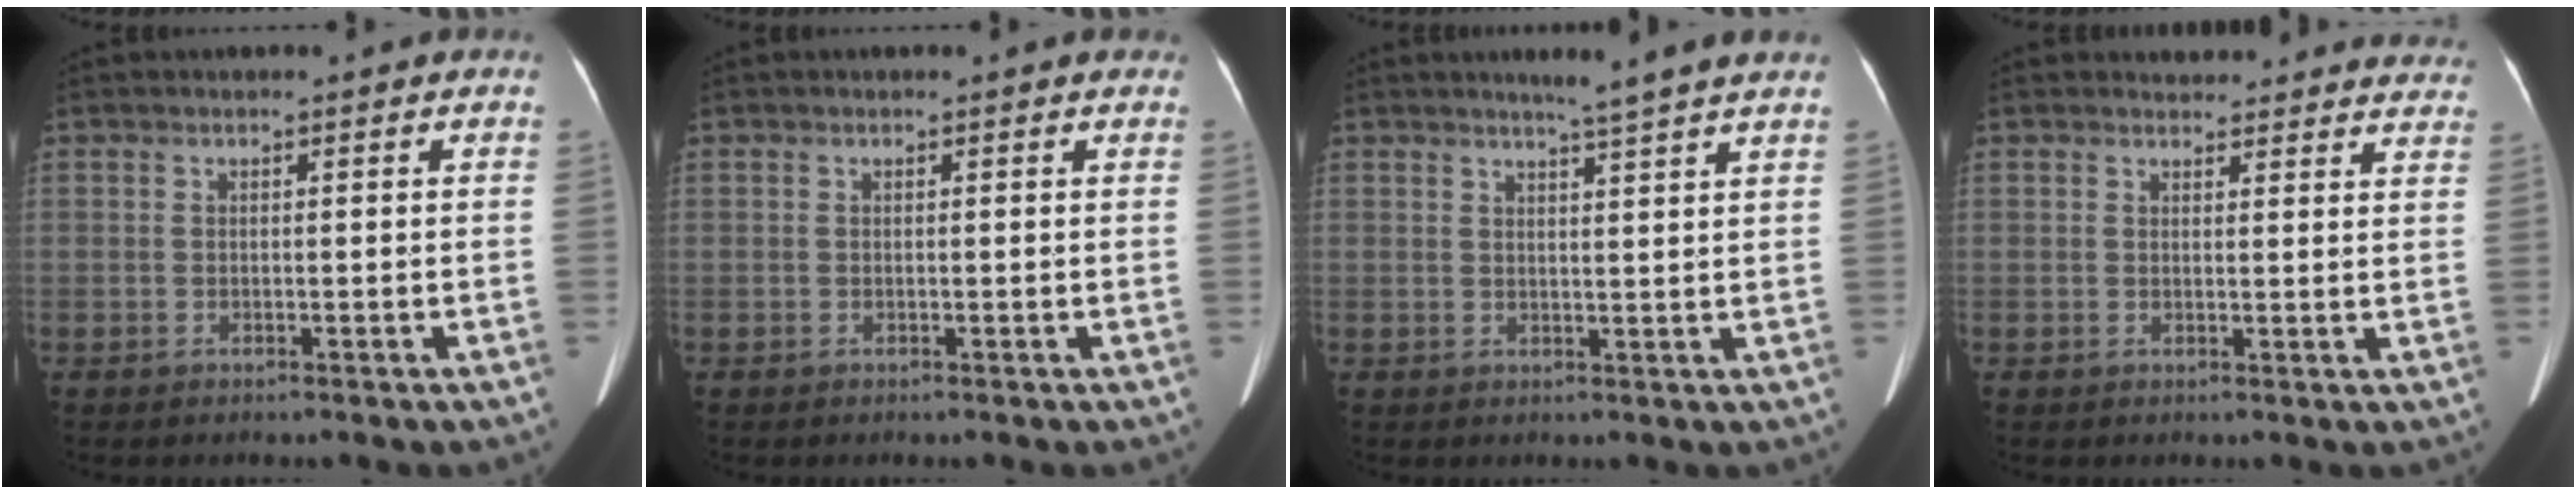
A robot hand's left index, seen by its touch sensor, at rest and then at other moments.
{"total": 1.9, "force": [1.7, 0.4, 0.6], "torque": [-0.012, 0.000, 0.005]}
{"total": 5.2, "force": [4.4, -1.0, 2.6], "torque": [-0.039, 0.000, 0.054]}
{"total": 15.2, "force": [14.6, 3.7, 2.1], "torque": [0.000, -0.023, 0.145]}